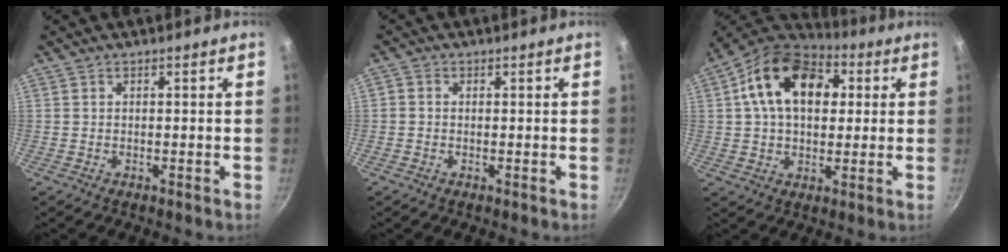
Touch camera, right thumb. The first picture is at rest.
{"total": 1.2, "force": [-0.2, 1.0, 0.5], "torque": [-0.010, 0.005, -0.005]}
{"total": 18.0, "force": [4.2, 12.2, 12.6], "torque": [-0.181, 0.017, 0.050]}